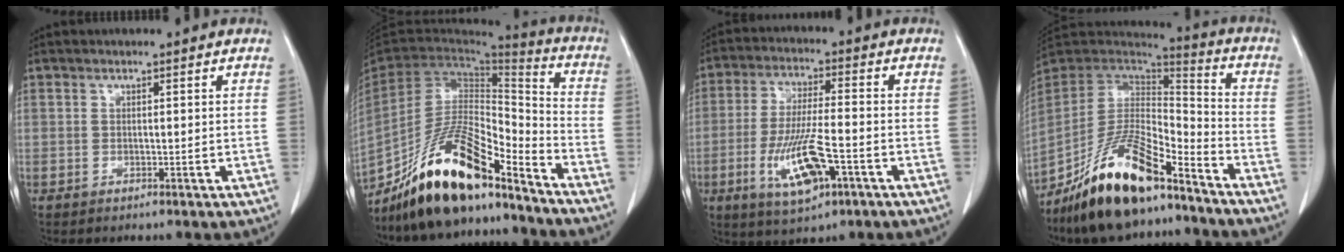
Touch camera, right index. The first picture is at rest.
{"total": 18.1, "force": [-13.9, 4.2, 10.9], "torque": [-0.203, 0.012, -0.248]}
{"total": 11.2, "force": [-4.1, 2.4, 10.1], "torque": [-0.200, -0.012, -0.068]}
{"total": 18.2, "force": [-13.2, 4.7, 11.7], "torque": [-0.233, -0.004, -0.239]}